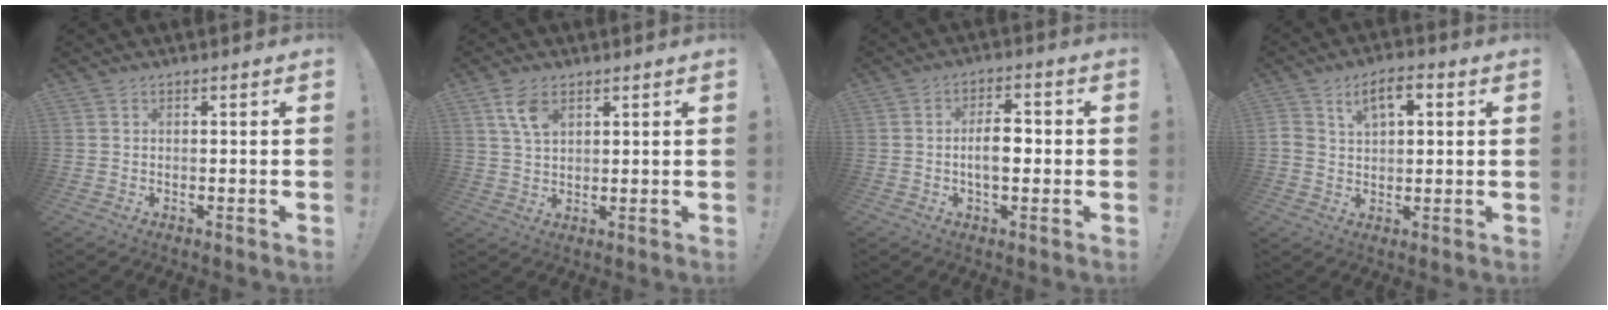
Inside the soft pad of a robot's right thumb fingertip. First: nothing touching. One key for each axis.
{"total": 6.4, "fx": 3.1, "fy": 3.4, "fz": 4.5, "tx": -0.079, "ty": -0.008, "tz": 0.058}
{"total": 7.1, "fx": -1.0, "fy": 3.9, "fz": 5.9, "tx": -0.100, "ty": 0.006, "tz": -0.025}
{"total": 7.4, "fx": 2.7, "fy": 4.2, "fz": 5.4, "tx": -0.083, "ty": 0.003, "tz": 0.047}